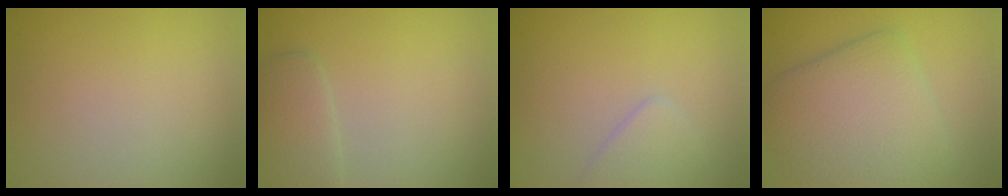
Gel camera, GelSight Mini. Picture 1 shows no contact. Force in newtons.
{"total": 2.4, "press": 2.4, "slide": 0.1}
{"total": 1.8, "press": 1.8, "slide": 0.1}
{"total": 7.0, "press": 6.9, "slide": 0.4}